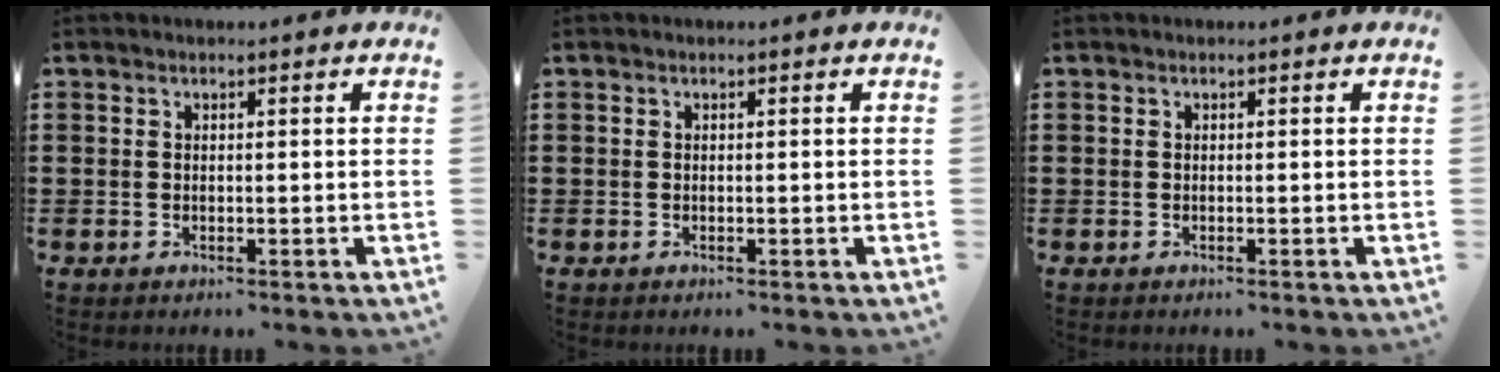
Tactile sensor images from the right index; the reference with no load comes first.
{"total": 0.0}
{"total": 0.0}